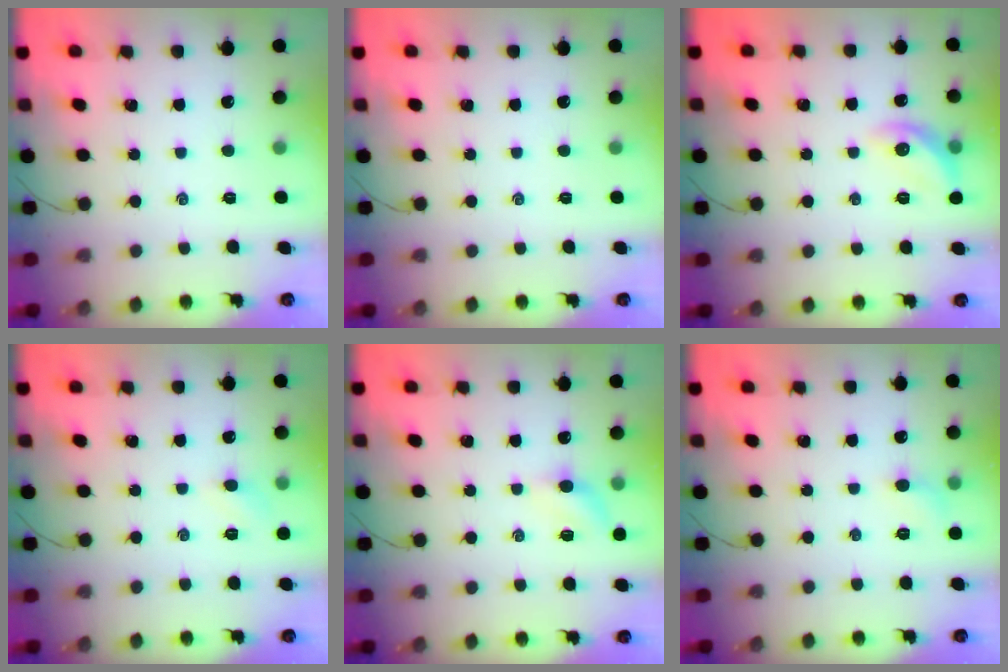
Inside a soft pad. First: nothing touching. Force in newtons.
{"total": 0.0}
{"total": 9.8, "press": 9.8, "slide": 0.2}
{"total": 4.1, "press": 3.9, "slide": 1.3}
{"total": 5.5, "press": 5.3, "slide": 1.4}
{"total": 4.0, "press": 3.8, "slide": 1.1}